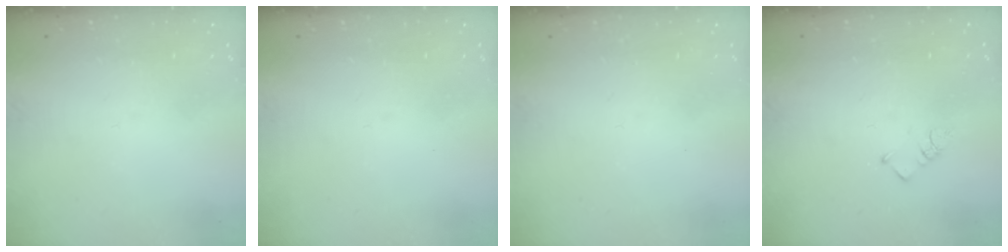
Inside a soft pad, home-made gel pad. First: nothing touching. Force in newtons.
{"total": 0.0}
{"total": 1.7, "press": 1.6, "slide": 0.1}
{"total": 1.9, "press": 1.9, "slide": 0.3}